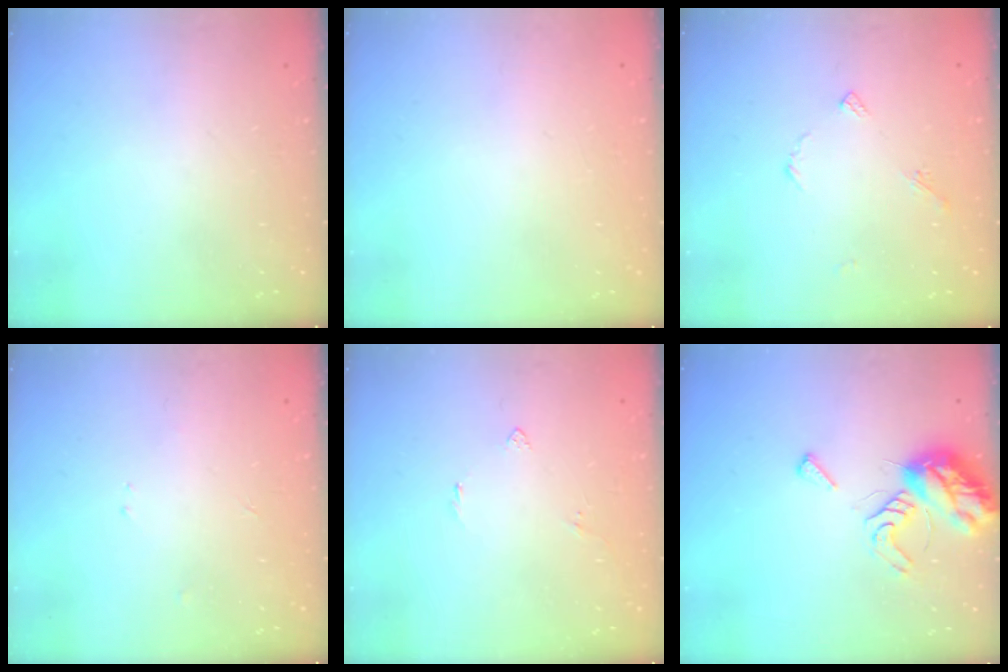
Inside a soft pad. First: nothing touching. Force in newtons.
{"total": 1.8, "press": 1.8, "slide": 0.1}
{"total": 3.5, "press": 3.5, "slide": 0.4}
{"total": 2.4, "press": 2.4, "slide": 0.3}
{"total": 2.7, "press": 2.7, "slide": 0.5}
{"total": 9.2, "press": 9.1, "slide": 1.1}